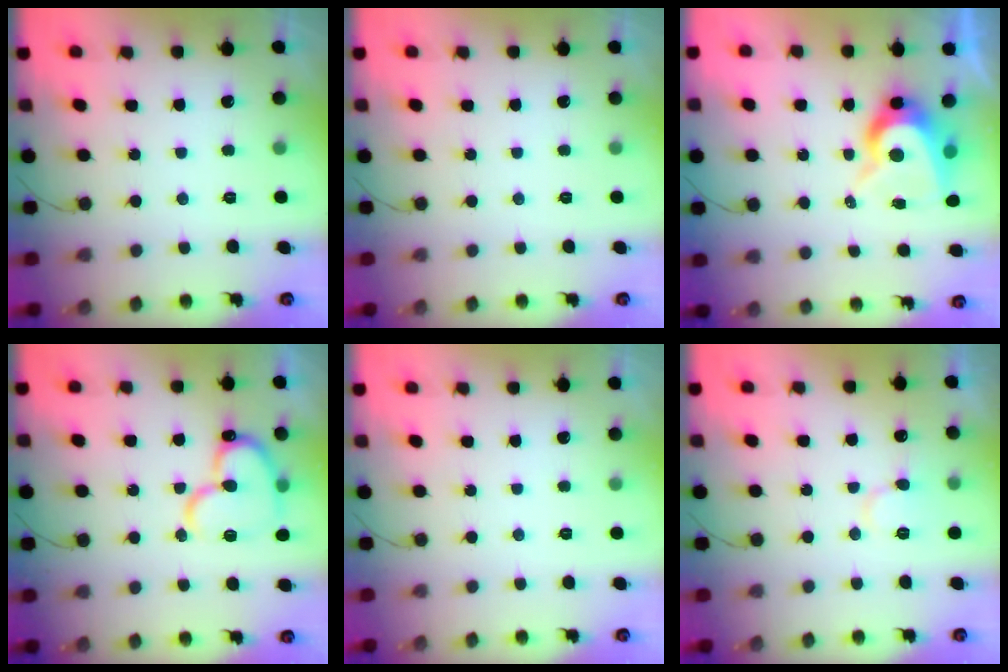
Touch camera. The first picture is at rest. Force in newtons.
{"total": 0.0}
{"total": 9.5, "press": 9.5, "slide": 0.8}
{"total": 16.7, "press": 16.6, "slide": 2.0}
{"total": 0.0}
{"total": 7.8, "press": 7.7, "slide": 1.2}